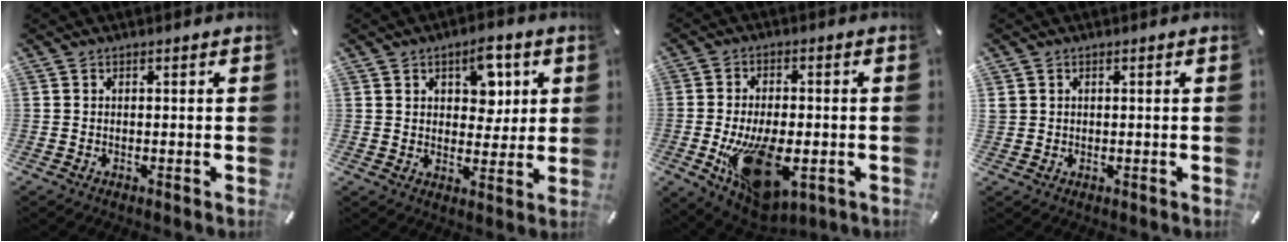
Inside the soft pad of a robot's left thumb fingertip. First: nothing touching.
{"total": 8.9, "force": [3.7, 5.9, 5.5], "torque": [-0.064, -0.005, 0.059]}
{"total": 17.4, "force": [-4.4, 9.4, 13.9], "torque": [-0.235, -0.009, -0.061]}
{"total": 1.2, "force": [0.6, 1.0, 0.2], "torque": [-0.003, 0.002, 0.011]}